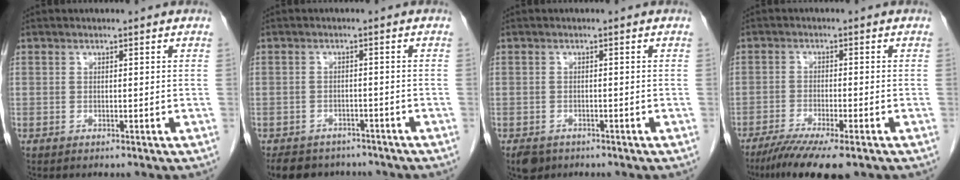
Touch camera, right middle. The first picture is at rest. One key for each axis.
{"total": 8.9, "fx": -7.6, "fy": 4.2, "fz": 2.1, "tx": -0.034, "ty": 0.000, "tz": -0.098}
{"total": 3.0, "fx": -2.2, "fy": 1.9, "fz": 1.0, "tx": -0.017, "ty": -0.001, "tz": -0.031}
{"total": 9.0, "fx": -6.5, "fy": 0.9, "fz": 6.2, "tx": -0.098, "ty": -0.021, "tz": -0.102}